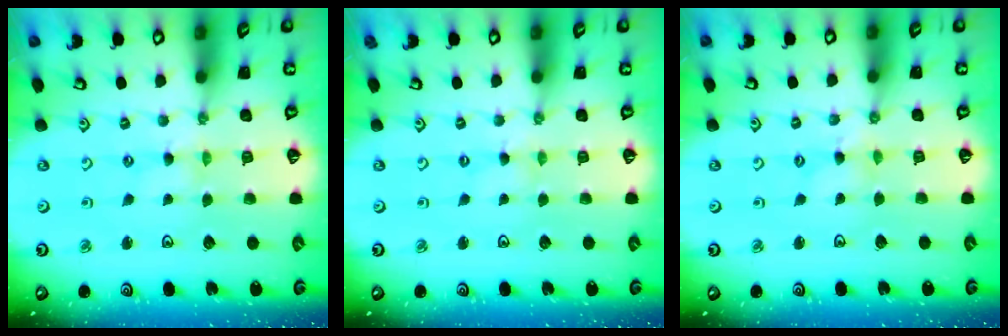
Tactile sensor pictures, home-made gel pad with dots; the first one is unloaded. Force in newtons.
{"total": 0.6, "press": 0.6, "slide": 0.2}
{"total": 1.2, "press": 1.2, "slide": 0.3}